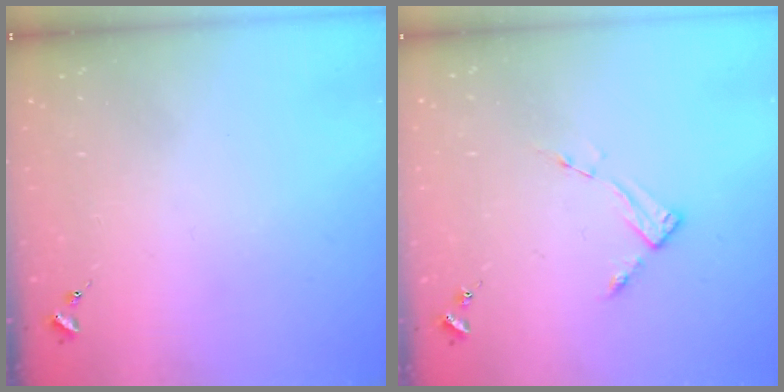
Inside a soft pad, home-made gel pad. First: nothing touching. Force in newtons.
{"total": 3.6, "press": 3.5, "slide": 0.4}